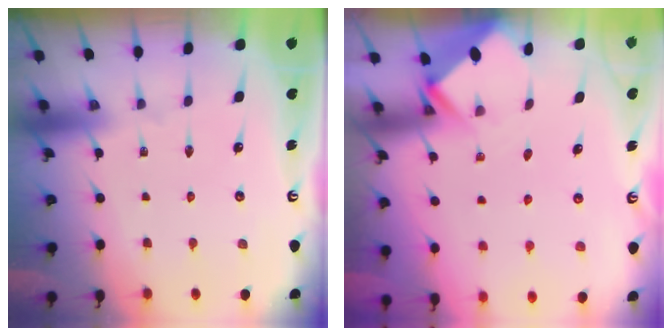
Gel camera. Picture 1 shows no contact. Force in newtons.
{"total": 2.6, "press": 2.6, "slide": 0.2}